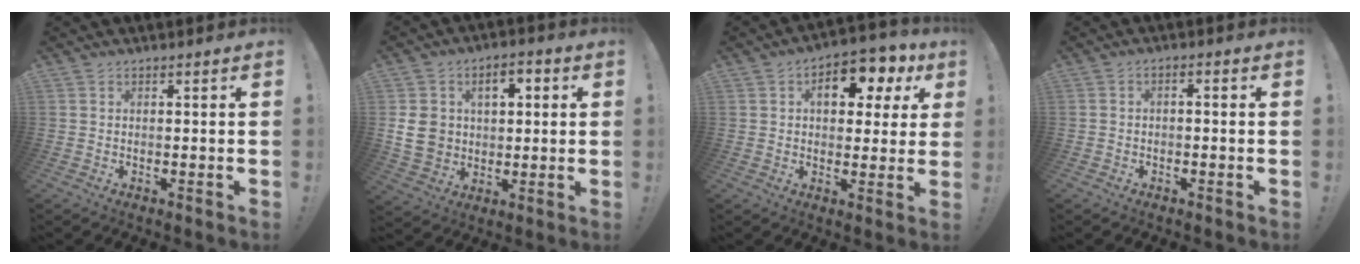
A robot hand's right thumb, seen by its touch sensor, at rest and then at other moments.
{"total": 12.8, "force": [1.3, 10.9, 6.5], "torque": [-0.086, 0.001, 0.029]}
{"total": 11.0, "force": [3.6, 6.4, 8.1], "torque": [-0.112, -0.009, 0.060]}
{"total": 2.2, "force": [-1.8, 0.3, 1.1], "torque": [-0.015, 0.007, -0.034]}